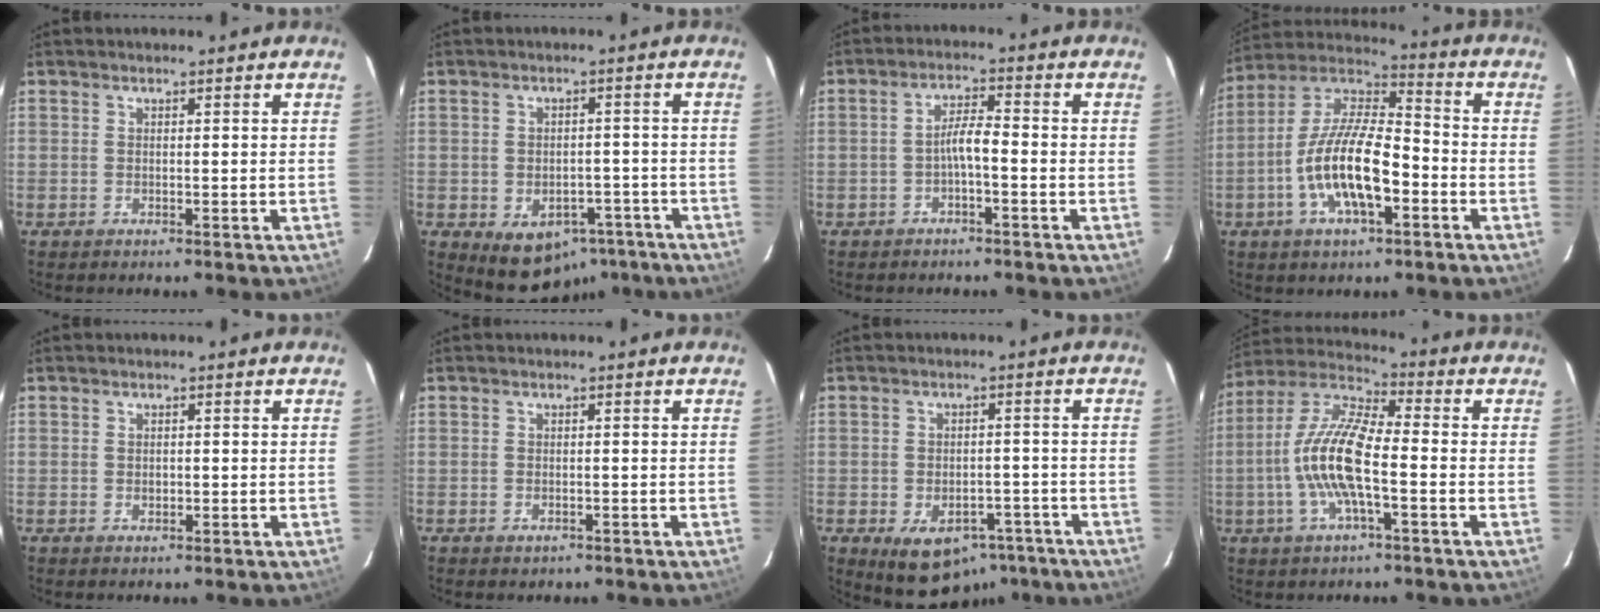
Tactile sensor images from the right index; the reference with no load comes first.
{"total": 10.1, "force": [-6.1, 7.2, 3.7], "torque": [-0.070, 0.022, -0.051]}
{"total": 3.4, "force": [-1.7, 0.4, 3.0], "torque": [-0.060, 0.011, -0.029]}
{"total": 15.9, "force": [-5.1, 5.8, 13.9], "torque": [-0.278, 0.000, -0.099]}
{"total": 1.2, "force": [0.0, 1.0, 0.6], "torque": [-0.010, 0.003, 0.000]}
{"total": 1.3, "force": [-0.7, 1.0, 0.5], "torque": [-0.008, -0.002, -0.007]}
{"total": 11.8, "force": [-7.0, 7.7, 5.6], "torque": [-0.106, 0.011, -0.072]}
{"total": 13.9, "force": [-2.9, 4.0, 13.0], "torque": [-0.265, 0.005, -0.063]}